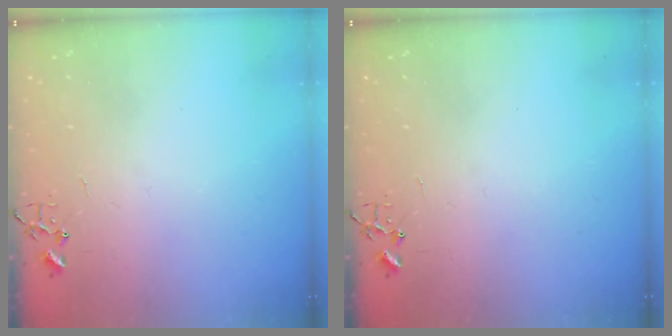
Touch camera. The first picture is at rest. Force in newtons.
{"total": 0.0}